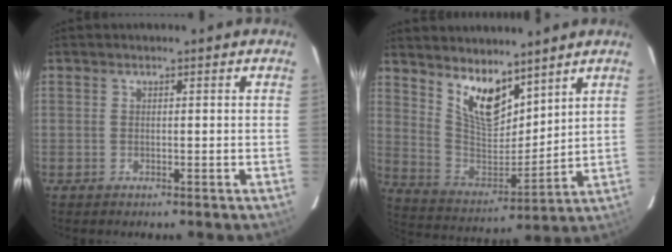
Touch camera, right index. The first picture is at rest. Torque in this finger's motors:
{"motor_torque": [0.20, 0.24, 0.14, 0.05]}